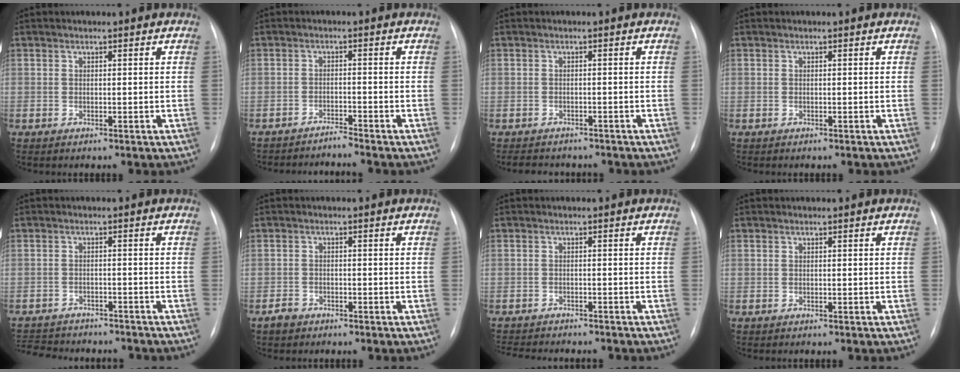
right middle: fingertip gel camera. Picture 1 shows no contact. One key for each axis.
{"total": 2.8, "fx": -2.6, "fy": -1.1, "fz": -0.5, "tx": 0.015, "ty": -0.011, "tz": -0.043}
{"total": 6.6, "fx": -5.8, "fy": 2.5, "fz": 2.0, "tx": -0.028, "ty": 0.001, "tz": -0.073}
{"total": 0.0}
{"total": 12.5, "fx": -11.2, "fy": 4.1, "fz": 3.8, "tx": -0.085, "ty": 0.004, "tz": -0.147}
{"total": 1.8, "fx": -1.4, "fy": 1.1, "fz": 0.4, "tx": -0.013, "ty": 0.001, "tz": -0.025}
{"total": 10.2, "fx": -9.3, "fy": 2.2, "fz": 3.6, "tx": -0.060, "ty": -0.006, "tz": -0.123}
{"total": 0.0}